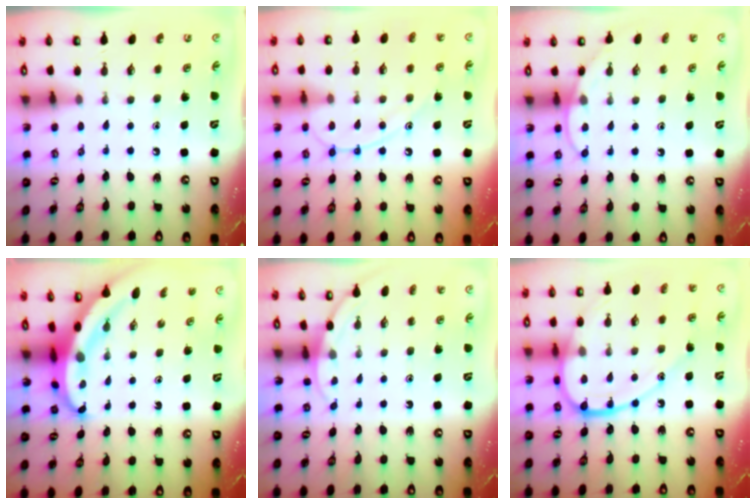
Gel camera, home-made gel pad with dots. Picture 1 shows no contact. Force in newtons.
{"total": 13.2, "press": 13.2, "slide": 1.2}
{"total": 6.2, "press": 6.1, "slide": 0.5}
{"total": 6.1, "press": 6.0, "slide": 0.7}
{"total": 3.9, "press": 3.9, "slide": 0.3}
{"total": 15.3, "press": 15.2, "slide": 1.6}